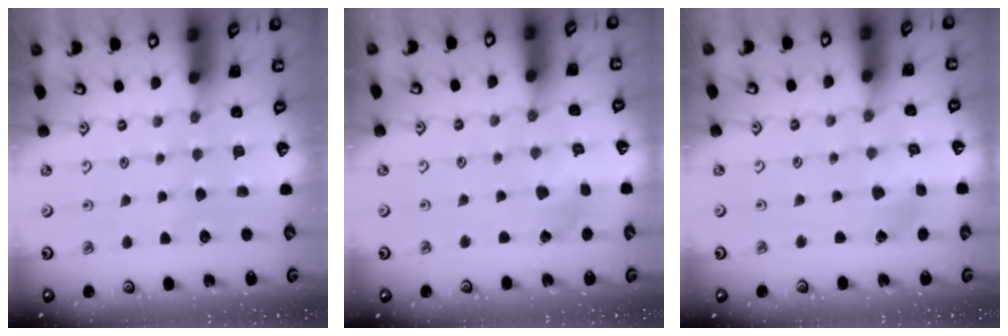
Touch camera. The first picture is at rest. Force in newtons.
{"total": 2.7, "press": 2.7, "slide": 0.2}
{"total": 2.4, "press": 2.4, "slide": 0.2}